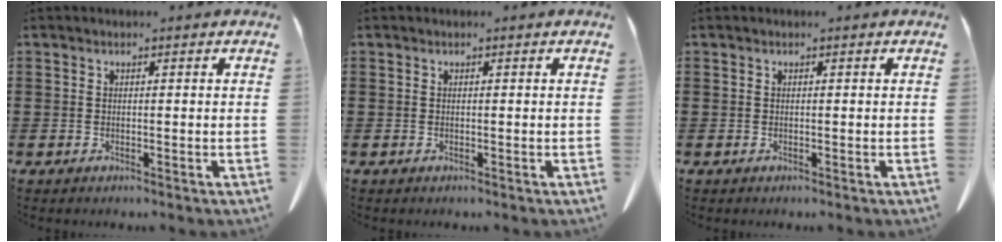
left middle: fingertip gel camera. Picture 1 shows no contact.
{"total": 0.0}
{"total": 0.0}